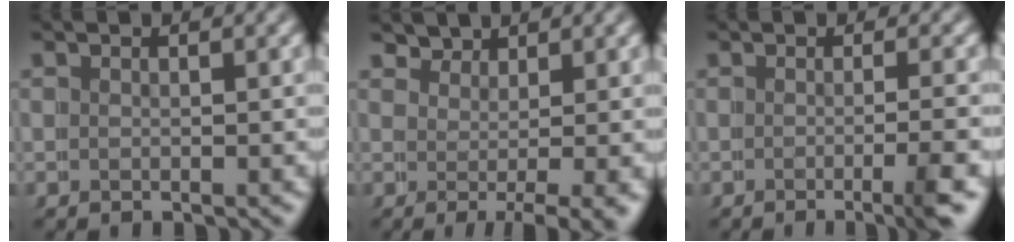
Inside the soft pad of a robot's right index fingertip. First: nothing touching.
{"total": 1.9, "force": [1.0, -0.1, 1.6], "torque": [-0.021, -0.008, 0.022]}
{"total": 3.2, "force": [-1.4, 0.1, 2.9], "torque": [-0.022, 0.008, -0.032]}